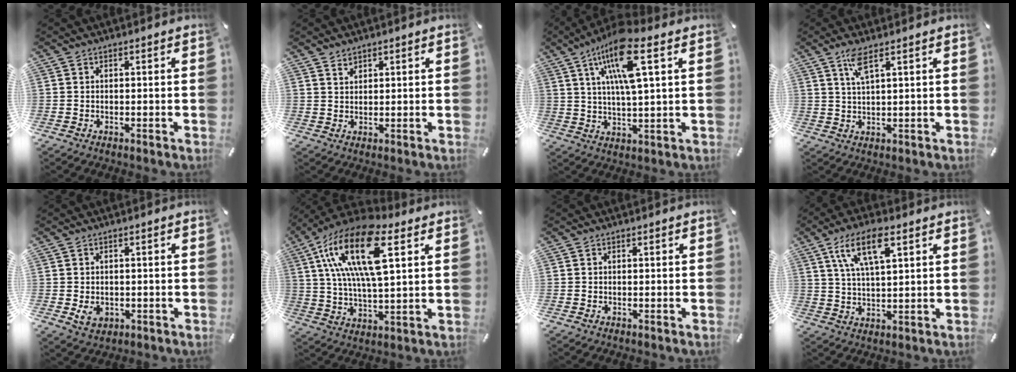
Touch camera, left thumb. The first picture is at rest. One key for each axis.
{"total": 1.8, "fx": 1.5, "fy": 1.0, "fz": 0.3, "tx": 0.001, "ty": -0.005, "tz": 0.028}
{"total": 13.6, "fx": 6.3, "fy": 3.0, "fz": 11.7, "tx": -0.224, "ty": -0.007, "tz": 0.102}
{"total": 4.9, "fx": 2.9, "fy": 0.8, "fz": 3.9, "tx": -0.086, "ty": 0.003, "tz": 0.049}
{"total": 3.6, "fx": -0.5, "fy": 3.0, "fz": 1.9, "tx": -0.030, "ty": -0.007, "tz": -0.011}
{"total": 20.7, "fx": 9.0, "fy": 8.1, "fz": 16.8, "tx": -0.343, "ty": -0.017, "tz": 0.147}
{"total": 0.0}
{"total": 10.7, "fx": 5.4, "fy": 3.9, "fz": 8.4, "tx": -0.171, "ty": 0.004, "tz": 0.094}